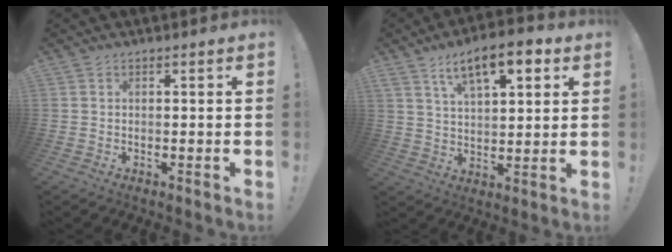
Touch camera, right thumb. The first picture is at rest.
{"total": 12.4, "force": [6.5, 5.0, 9.3], "torque": [-0.148, -0.015, 0.110]}